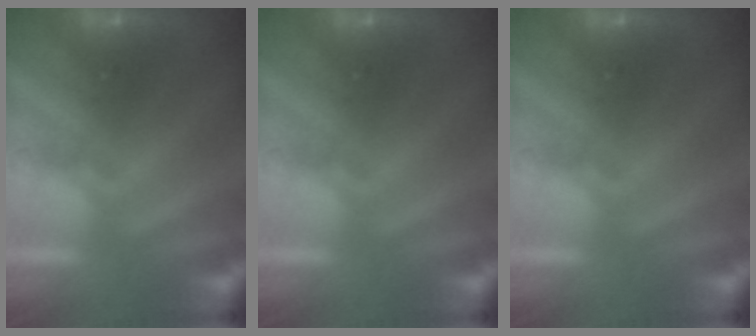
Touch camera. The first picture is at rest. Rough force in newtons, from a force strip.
{"total": 0.0}
{"total": 0.0}